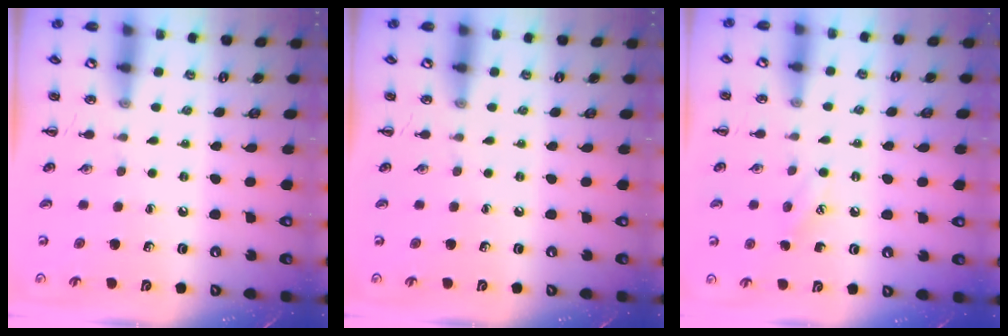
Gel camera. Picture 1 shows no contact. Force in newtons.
{"total": 0.0}
{"total": 6.3, "press": 6.1, "slide": 1.7}